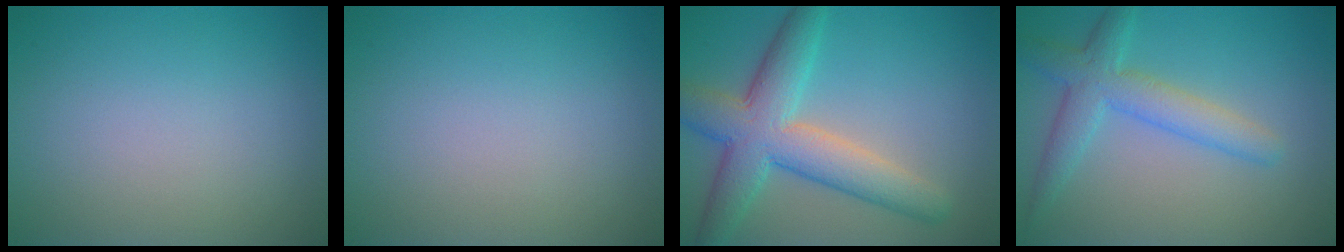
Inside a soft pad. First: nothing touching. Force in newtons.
{"total": 0.0}
{"total": 7.4, "press": 7.3, "slide": 0.2}
{"total": 4.0, "press": 4.0, "slide": 0.2}